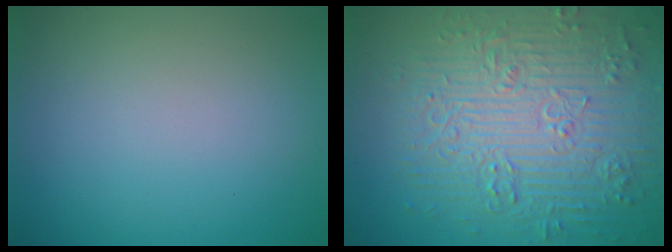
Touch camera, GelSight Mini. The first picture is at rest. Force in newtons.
{"total": 9.4, "press": 6.8, "slide": 6.5}